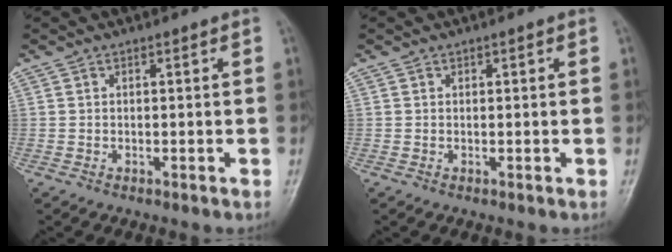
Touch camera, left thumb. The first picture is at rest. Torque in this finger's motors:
{"motor_torque": [-0.27, -0.01, 0.11, 0.27, 0.01]}